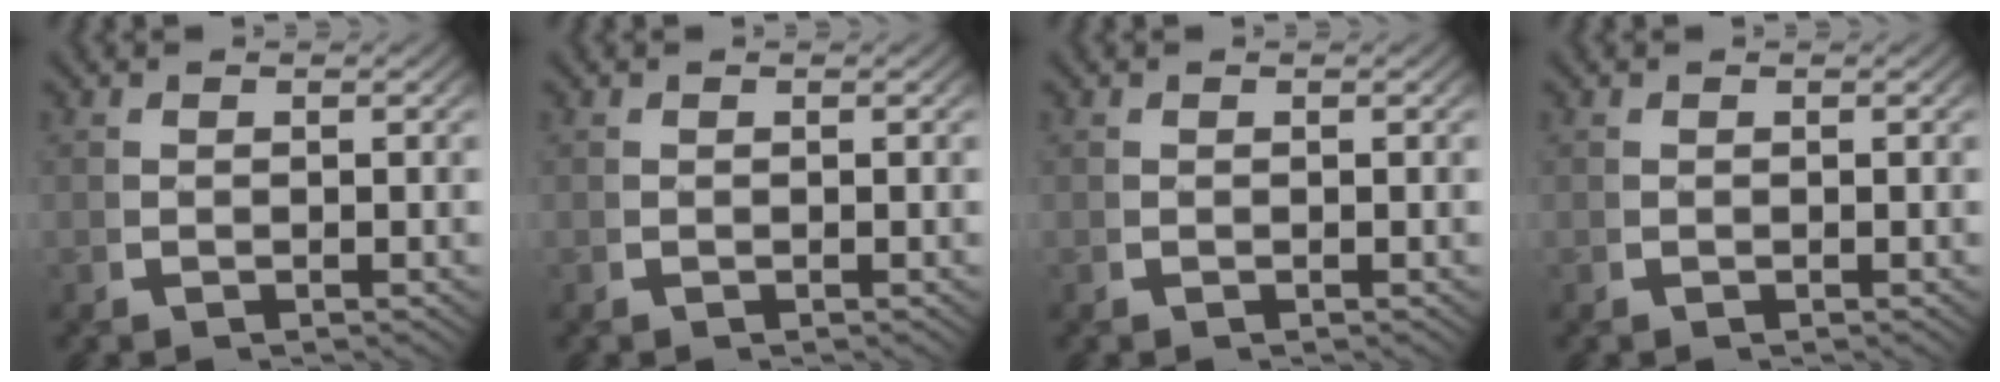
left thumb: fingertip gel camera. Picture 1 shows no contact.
{"total": 0.0}
{"total": 0.0}
{"total": 0.0}